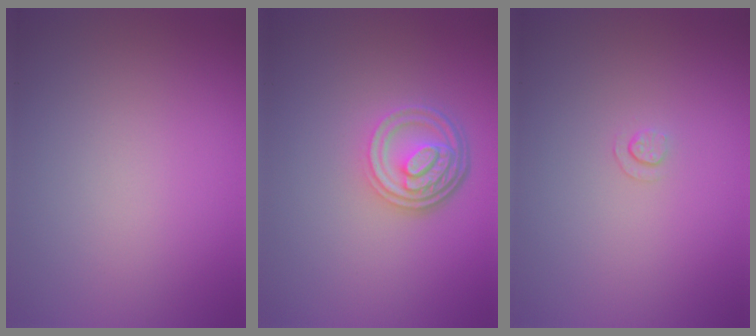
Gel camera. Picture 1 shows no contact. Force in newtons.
{"total": 4.7, "press": 3.5, "slide": 3.2}
{"total": 0.6, "press": 0.3, "slide": 0.6}